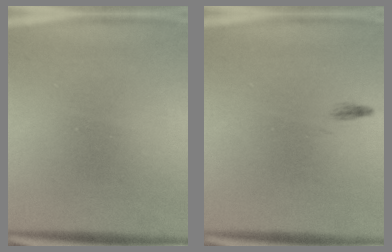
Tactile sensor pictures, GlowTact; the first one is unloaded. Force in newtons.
{"total": 0.5}